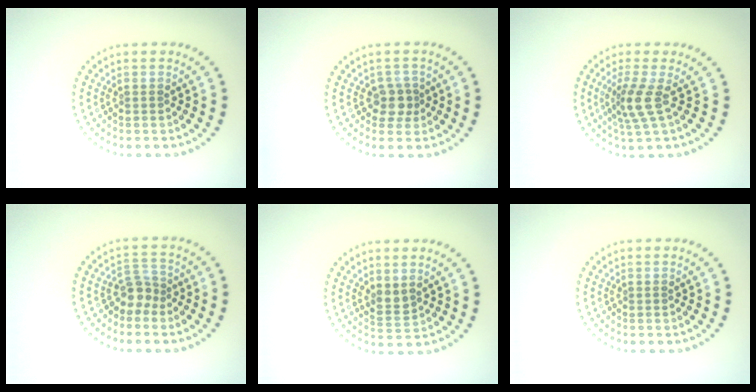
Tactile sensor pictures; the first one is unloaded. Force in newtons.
{"total": 2.0, "press": 1.7, "slide": 1.0}
{"total": 2.8, "press": 2.0, "slide": 2.0}
{"total": 2.2, "press": 1.7, "slide": 1.3}
{"total": 1.5, "press": 1.3, "slide": 0.7}
{"total": 0.0}